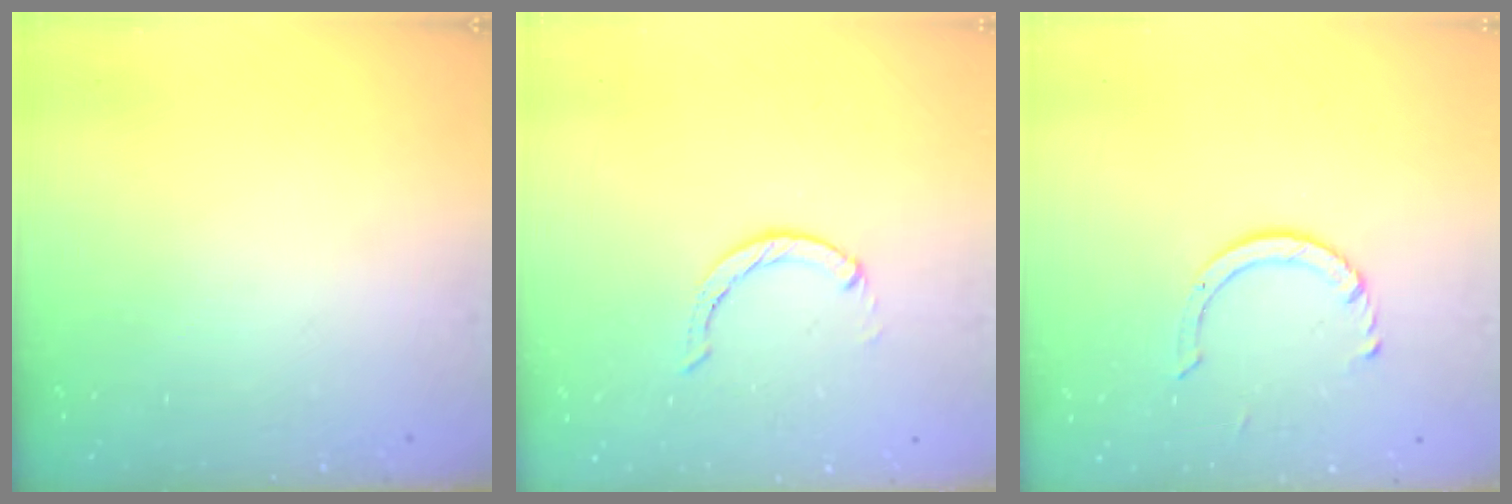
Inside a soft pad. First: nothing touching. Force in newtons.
{"total": 0.0}
{"total": 4.0, "press": 3.9, "slide": 0.5}